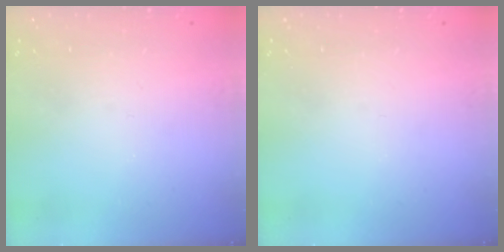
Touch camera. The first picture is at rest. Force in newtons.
{"total": 0.0}